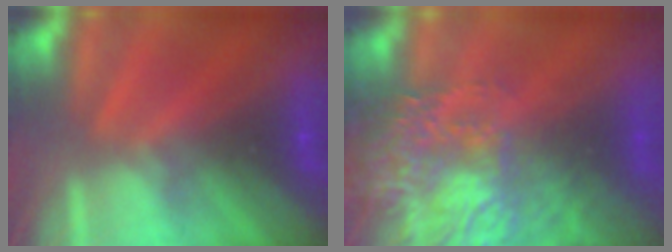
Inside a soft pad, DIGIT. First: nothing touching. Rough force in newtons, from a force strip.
{"total": 7.6}